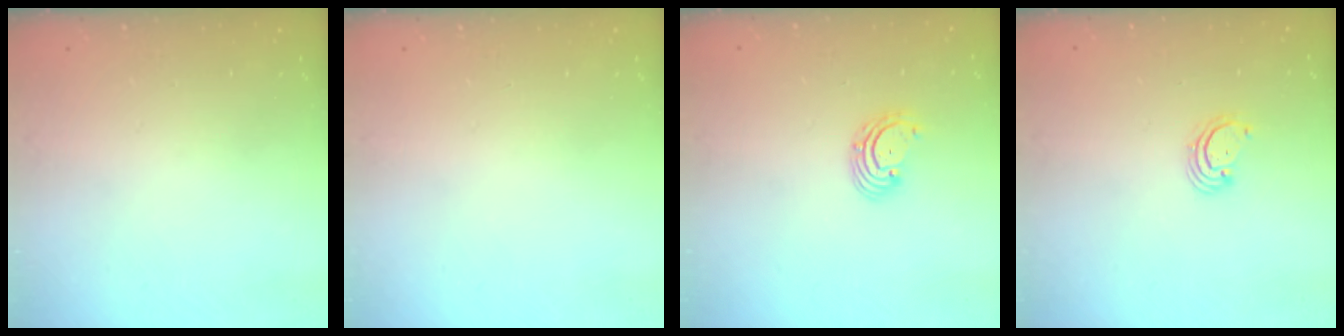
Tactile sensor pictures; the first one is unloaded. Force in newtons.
{"total": 0.0}
{"total": 2.9, "press": 2.9, "slide": 0.3}
{"total": 2.5, "press": 2.5, "slide": 0.3}